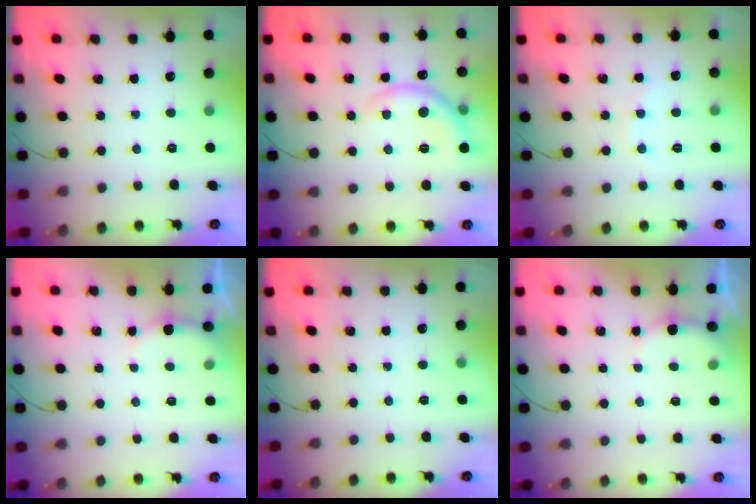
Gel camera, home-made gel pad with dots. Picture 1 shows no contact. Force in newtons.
{"total": 6.7, "press": 6.6, "slide": 1.0}
{"total": 4.4, "press": 4.2, "slide": 1.1}
{"total": 2.7, "press": 2.6, "slide": 0.6}
{"total": 0.0}
{"total": 2.7, "press": 2.6, "slide": 0.6}